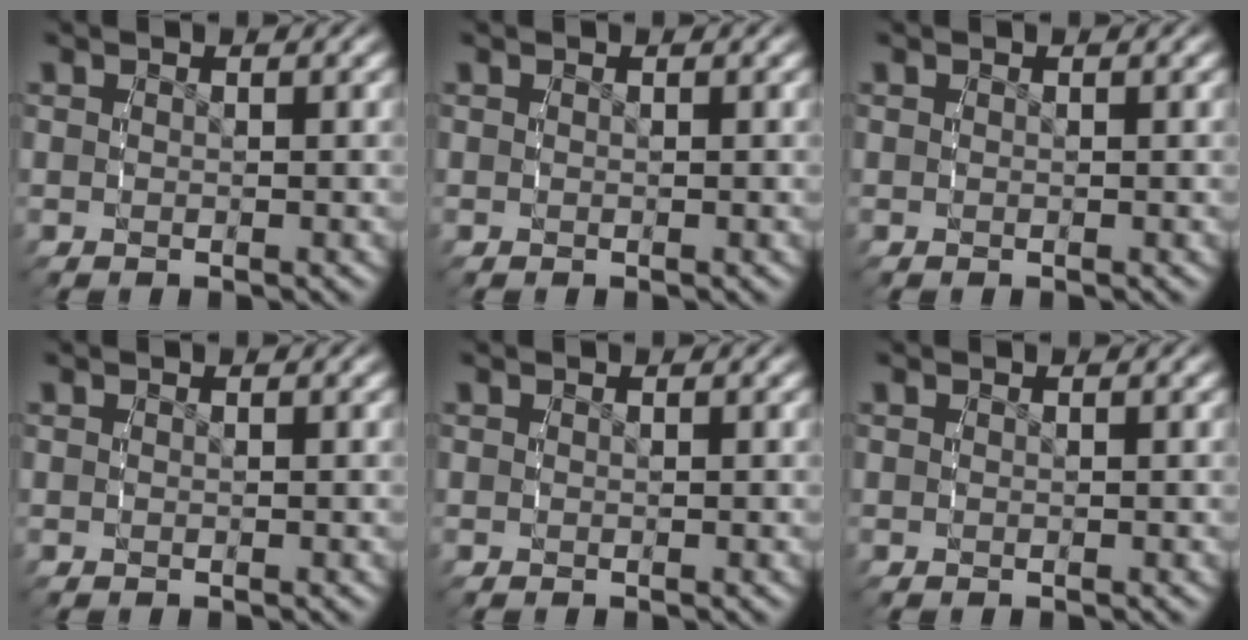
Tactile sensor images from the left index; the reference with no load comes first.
{"total": 0.0}
{"total": 0.0}
{"total": 0.0}
{"total": 0.0}
{"total": 0.0}